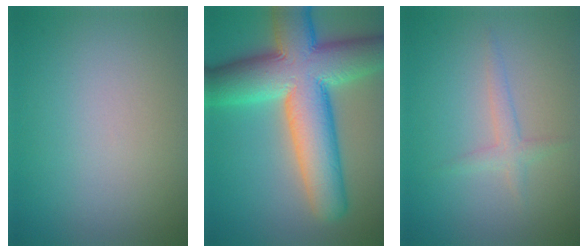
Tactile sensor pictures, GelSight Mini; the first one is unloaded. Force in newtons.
{"total": 13.8, "press": 13.7, "slide": 0.5}
{"total": 1.7, "press": 1.7, "slide": 0.1}